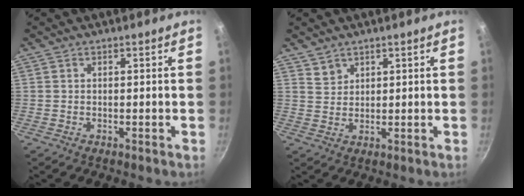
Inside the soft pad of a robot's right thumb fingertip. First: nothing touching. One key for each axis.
{"total": 2.5, "fx": 1.9, "fy": 1.6, "fz": 0.3, "tx": 0.010, "ty": -0.001, "tz": 0.040}